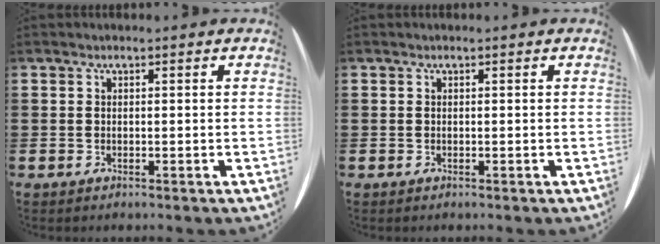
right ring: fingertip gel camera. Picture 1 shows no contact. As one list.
[{"total": 0.0}]